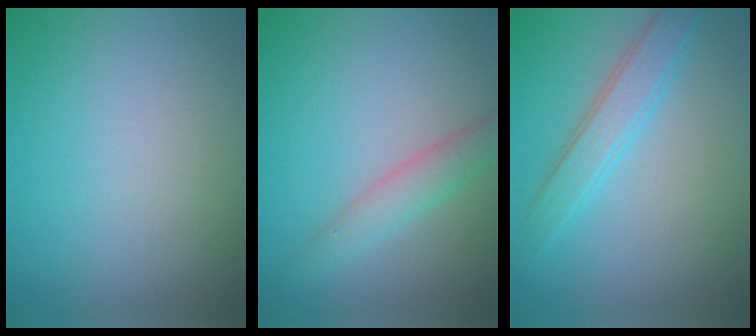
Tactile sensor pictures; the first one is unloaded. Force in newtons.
{"total": 2.3, "press": 2.3, "slide": 0.0}
{"total": 3.0, "press": 3.0, "slide": 0.1}